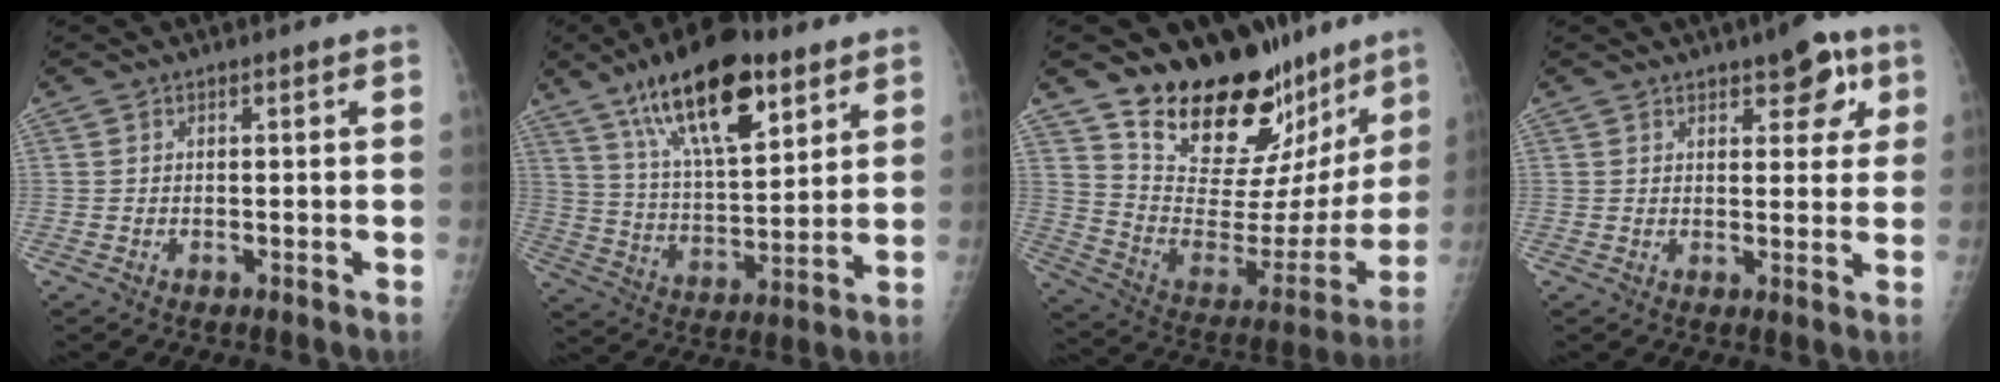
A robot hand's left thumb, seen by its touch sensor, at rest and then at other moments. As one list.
[{"total": 20.8, "force": [12.0, 8.3, 14.8], "torque": [-0.221, -0.045, 0.212]}, {"total": 25.4, "force": [20.5, 10.6, 10.6], "torque": [-0.118, -0.133, 0.307]}, {"total": 7.1, "force": [3.6, 3.3, 5.2], "torque": [-0.034, -0.011, 0.039]}]